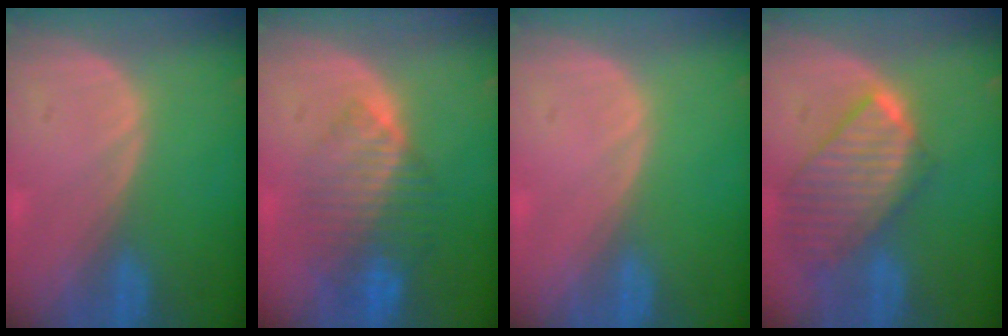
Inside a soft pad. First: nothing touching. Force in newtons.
{"total": 8.2, "press": 7.3, "slide": 3.8}
{"total": 0.0}
{"total": 9.7, "press": 8.4, "slide": 4.9}